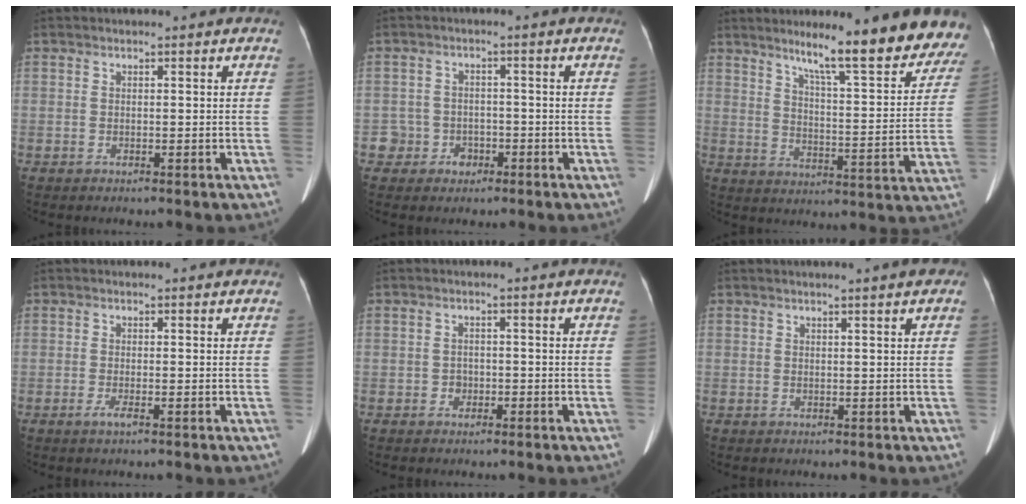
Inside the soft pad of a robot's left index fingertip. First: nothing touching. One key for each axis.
{"total": 3.7, "fx": -1.6, "fy": 3.4, "fz": -0.2, "tx": 0.016, "ty": 0.018, "tz": -0.023}
{"total": 18.7, "fx": 15.4, "fy": 2.0, "fz": 10.4, "tx": -0.123, "ty": -0.022, "tz": 0.202}
{"total": 1.1, "fx": -0.4, "fy": 0.1, "fz": 1.0, "tx": -0.019, "ty": -0.001, "tz": -0.010}
{"total": 1.3, "fx": -0.6, "fy": 1.2, "fz": 0.3, "tx": -0.001, "ty": 0.006, "tz": -0.011}
{"total": 2.9, "fx": 2.0, "fy": 0.0, "fz": 2.1, "tx": -0.028, "ty": 0.010, "tz": 0.022}